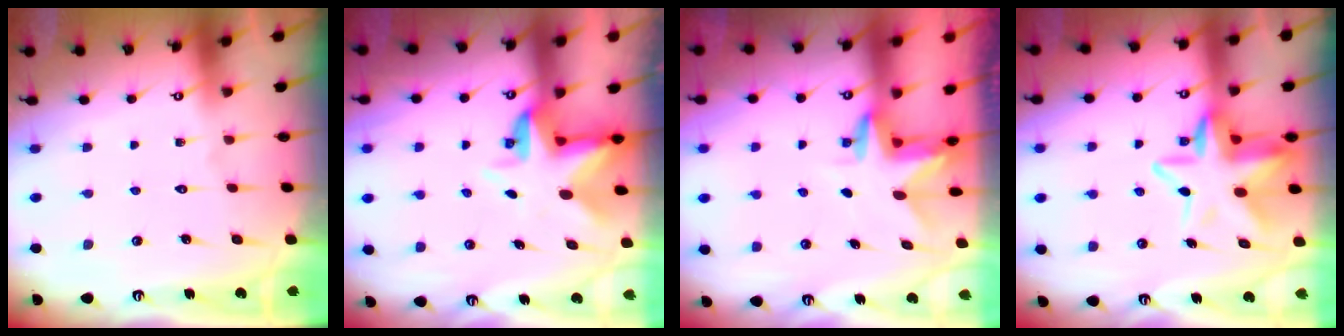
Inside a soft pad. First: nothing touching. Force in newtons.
{"total": 4.7, "press": 4.6, "slide": 0.6}
{"total": 3.1, "press": 3.1, "slide": 0.2}
{"total": 12.5, "press": 12.2, "slide": 2.8}